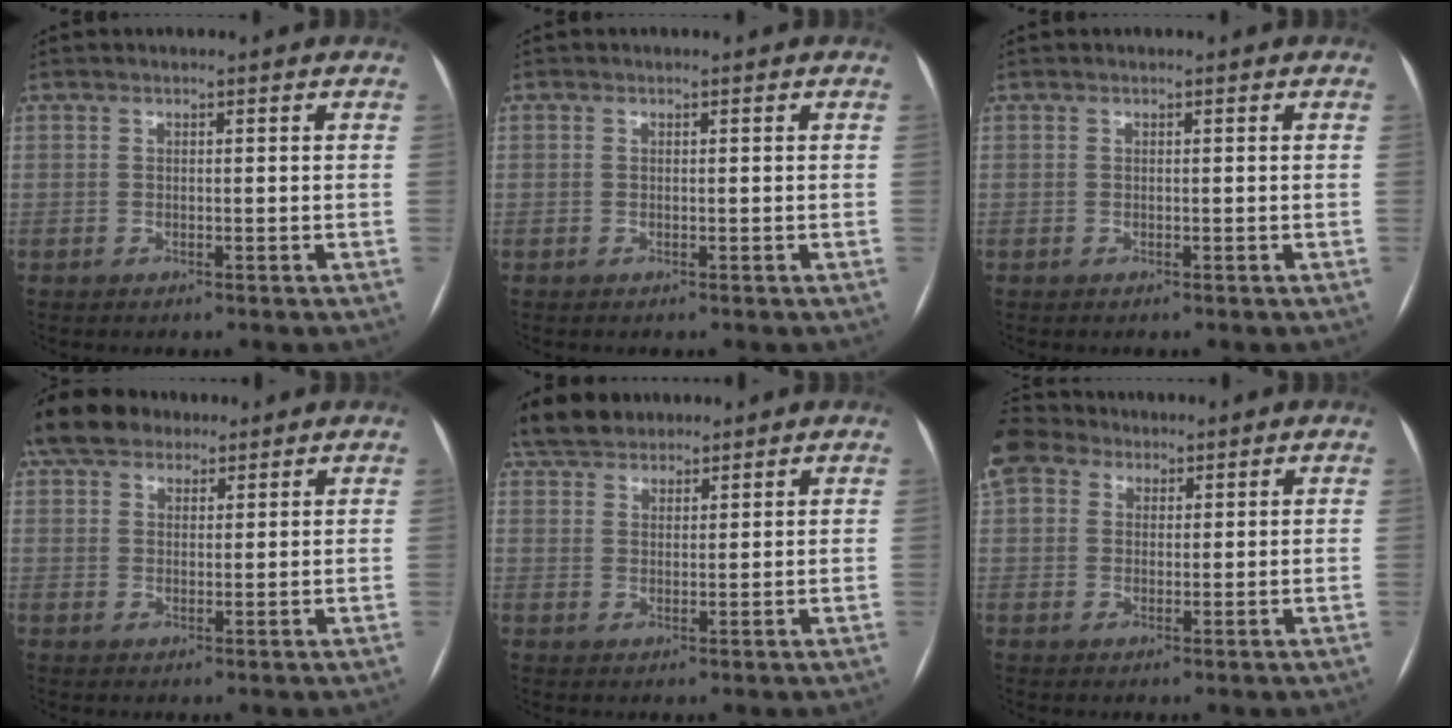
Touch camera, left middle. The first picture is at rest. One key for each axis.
{"total": 0.0}
{"total": 0.0}
{"total": 8.9, "fx": 6.8, "fy": 4.4, "fz": 3.6, "tx": -0.067, "ty": 0.039, "tz": 0.124}
{"total": 7.2, "fx": 6.2, "fy": 3.0, "fz": 2.2, "tx": -0.041, "ty": 0.028, "tz": 0.115}
{"total": 7.5, "fx": 5.2, "fy": 4.7, "fz": 2.5, "tx": -0.066, "ty": 0.038, "tz": 0.104}